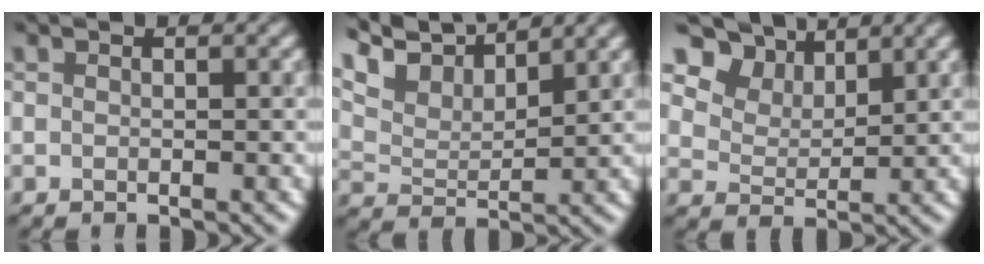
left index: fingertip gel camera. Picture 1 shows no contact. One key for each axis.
{"total": 7.2, "fx": 6.5, "fy": 1.6, "fz": 2.7, "tx": -0.069, "ty": 0.016, "tz": 0.110}
{"total": 8.9, "fx": 6.5, "fy": 4.8, "fz": 3.6, "tx": -0.094, "ty": 0.005, "tz": 0.119}